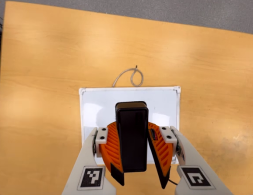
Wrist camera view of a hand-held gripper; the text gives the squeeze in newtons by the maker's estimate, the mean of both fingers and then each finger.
{"total": 8.7, "left": 9.0, "right": 8.4}